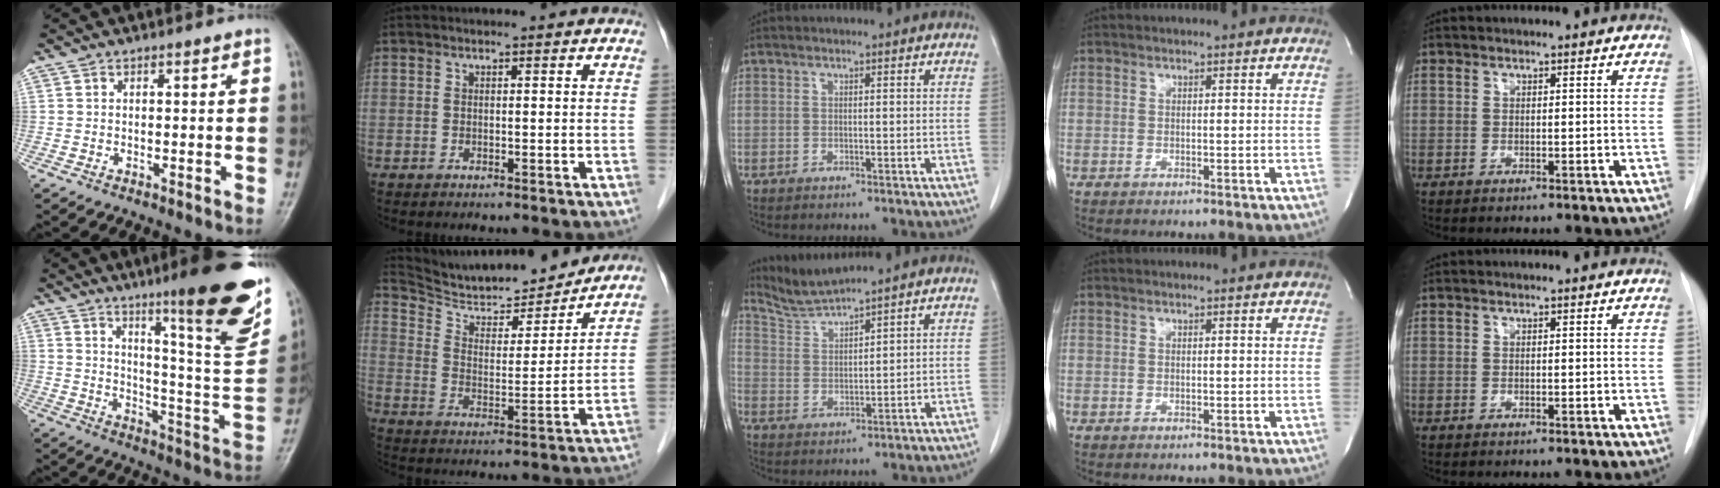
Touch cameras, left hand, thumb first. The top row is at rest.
{"thumb": {"total": 22.0, "force": [13.3, 3.1, 17.3], "torque": [-0.202, -0.070, 0.200]}, "index": {"total": 16.3, "force": [15.3, 1.9, 5.3], "torque": [-0.096, -0.010, 0.250]}, "middle": {"total": 4.9, "force": [4.6, -1.5, -0.3], "torque": [-0.008, -0.010, 0.104]}}